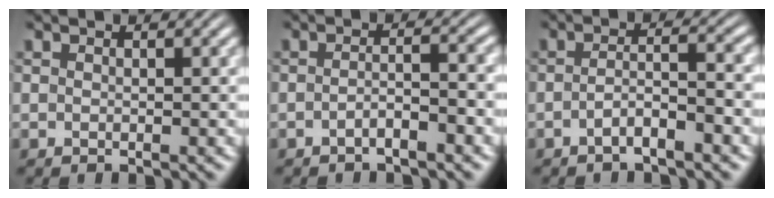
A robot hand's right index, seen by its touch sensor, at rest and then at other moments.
{"total": 2.1, "force": [-1.6, 0.1, 1.4], "torque": [-0.012, -0.005, -0.028]}
{"total": 2.7, "force": [-2.0, 0.3, 1.8], "torque": [-0.019, -0.005, -0.033]}